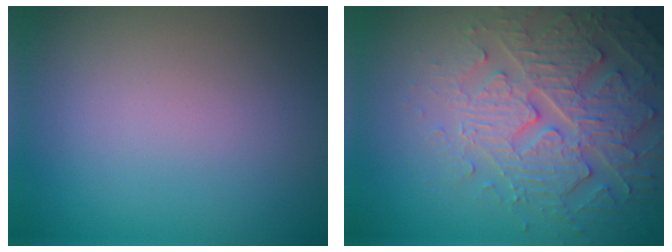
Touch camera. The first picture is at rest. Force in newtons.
{"total": 5.0, "press": 4.9, "slide": 1.1}